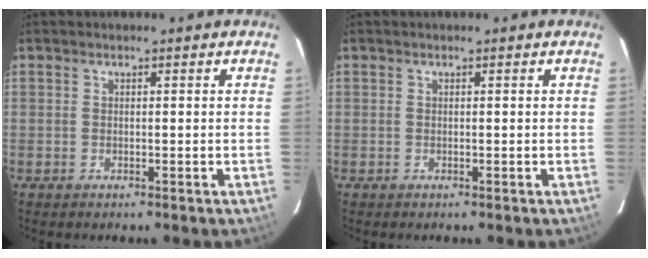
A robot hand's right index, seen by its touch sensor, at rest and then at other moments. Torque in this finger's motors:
{"motor_torque": [0.00, 0.00, 0.00, 0.00]}